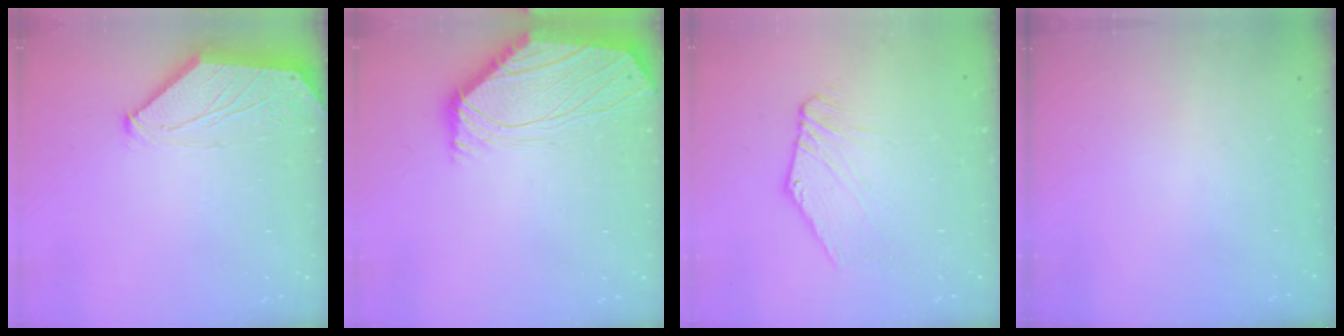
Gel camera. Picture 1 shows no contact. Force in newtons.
{"total": 1.0, "press": 0.9, "slide": 0.3}
{"total": 1.6, "press": 1.6, "slide": 0.2}
{"total": 0.0}